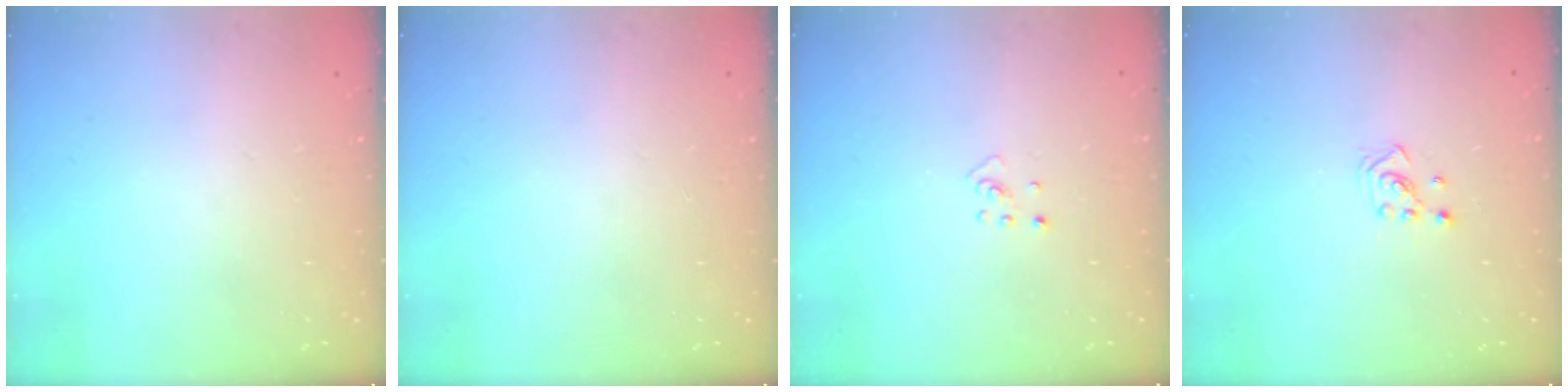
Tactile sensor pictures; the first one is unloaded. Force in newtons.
{"total": 0.0}
{"total": 2.5, "press": 2.4, "slide": 0.5}
{"total": 2.1, "press": 2.1, "slide": 0.3}